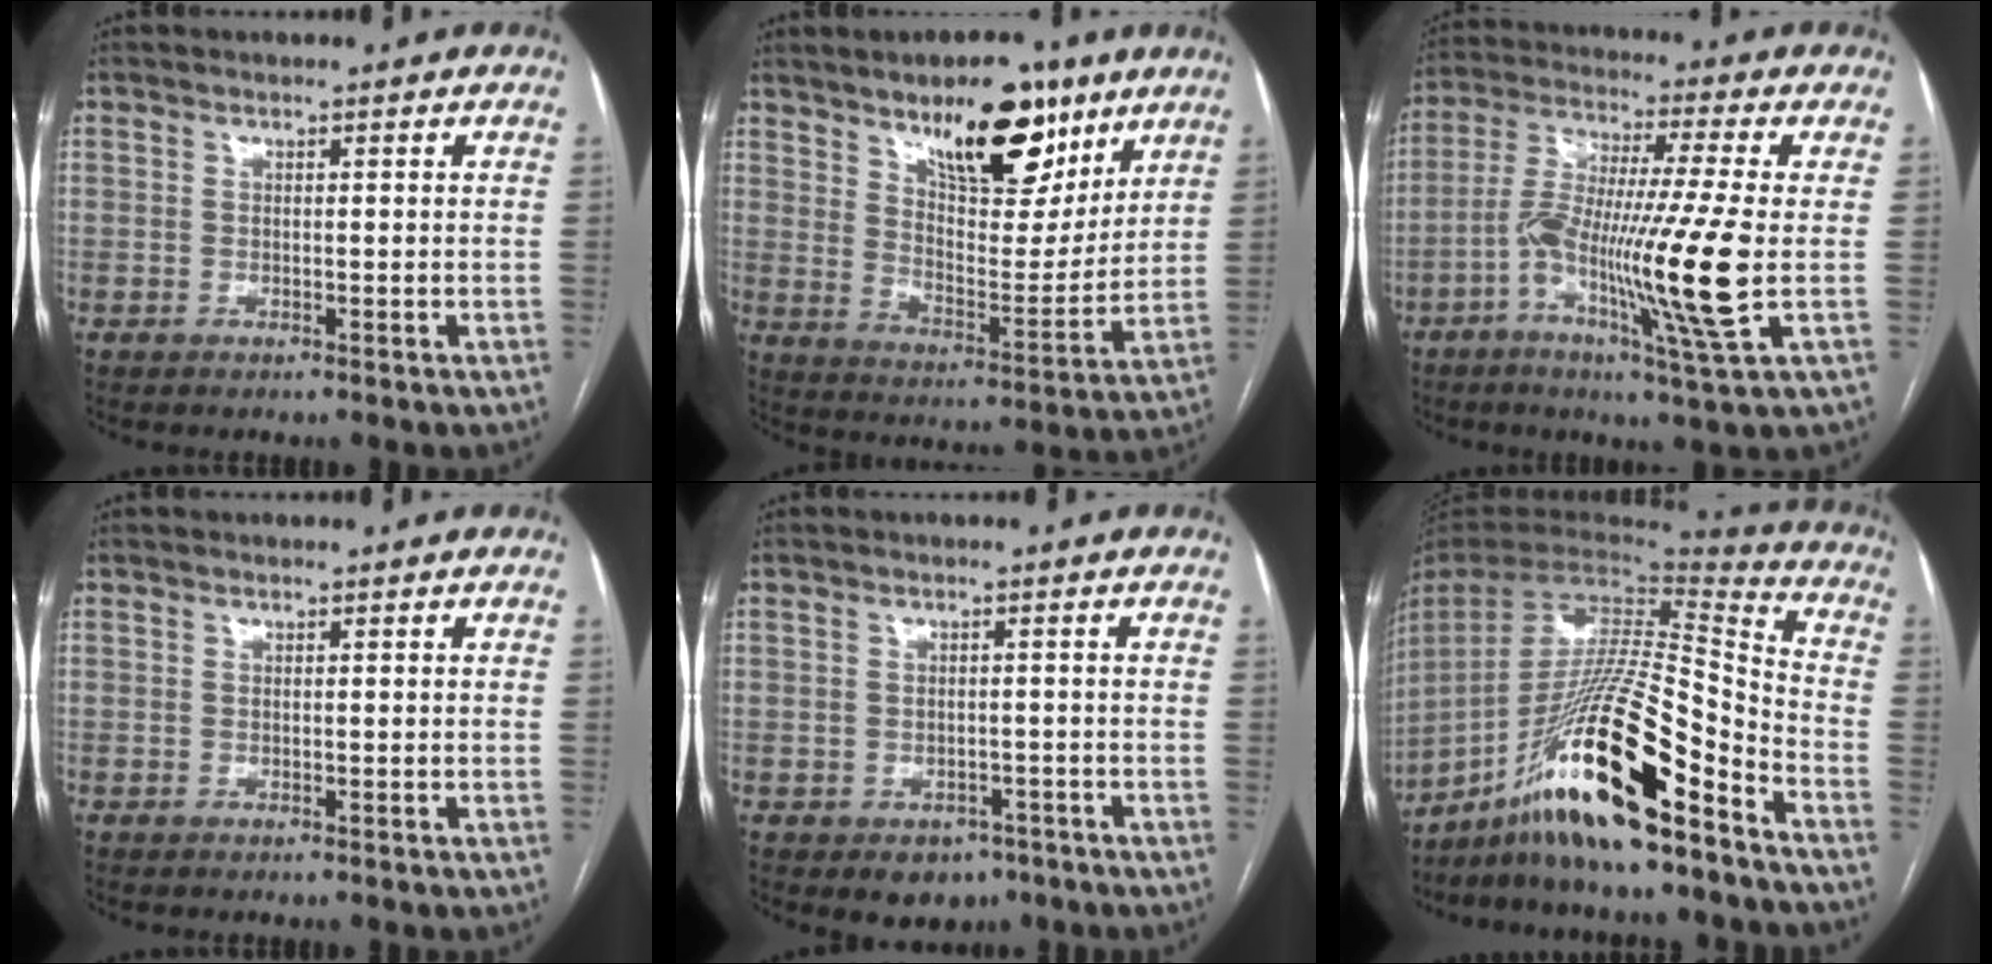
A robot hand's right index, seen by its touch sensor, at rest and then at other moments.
{"total": 15.6, "force": [10.1, 5.6, 10.5], "torque": [-0.147, -0.006, 0.166]}
{"total": 15.2, "force": [-3.6, -0.7, 14.7], "torque": [-0.292, -0.012, -0.074]}
{"total": 0.0}
{"total": 3.9, "force": [-2.2, 3.0, 1.2], "torque": [-0.005, 0.006, -0.018]}
{"total": 23.0, "force": [-14.9, 2.2, 17.4], "torque": [-0.331, -0.015, -0.267]}